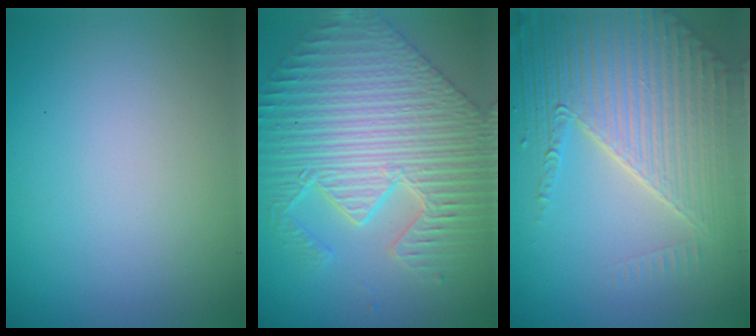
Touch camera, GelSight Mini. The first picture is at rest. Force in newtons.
{"total": 7.3, "press": 6.0, "slide": 4.2}
{"total": 7.0, "press": 5.4, "slide": 4.4}